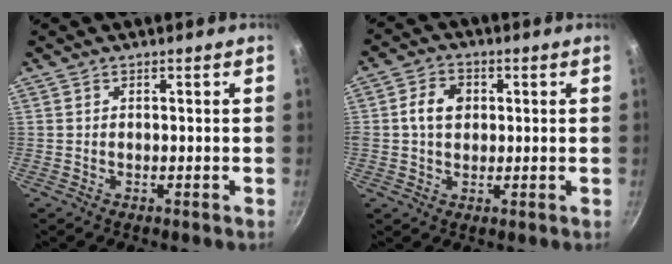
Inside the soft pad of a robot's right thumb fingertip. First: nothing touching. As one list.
[{"total": 6.1, "force": [0.9, 4.7, 3.9], "torque": [-0.053, 0.008, 0.008]}]